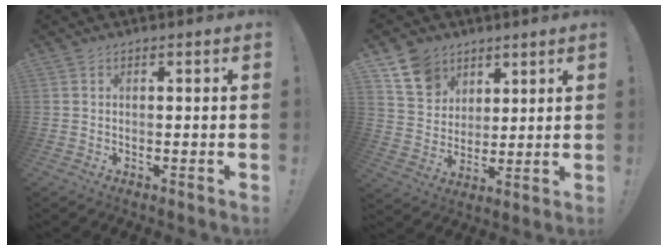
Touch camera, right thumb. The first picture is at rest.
{"total": 11.2, "force": [7.1, 8.2, 2.8], "torque": [-0.051, -0.043, 0.142]}